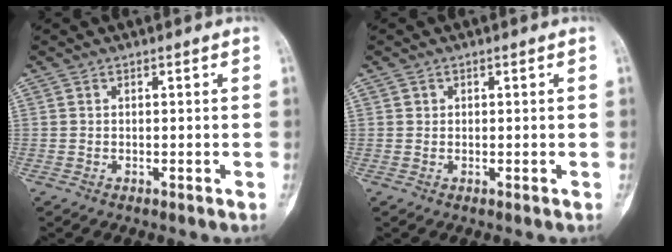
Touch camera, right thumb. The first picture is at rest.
{"total": 0.8, "force": [0.3, 0.7, 0.1], "torque": [0.008, 0.001, 0.004]}